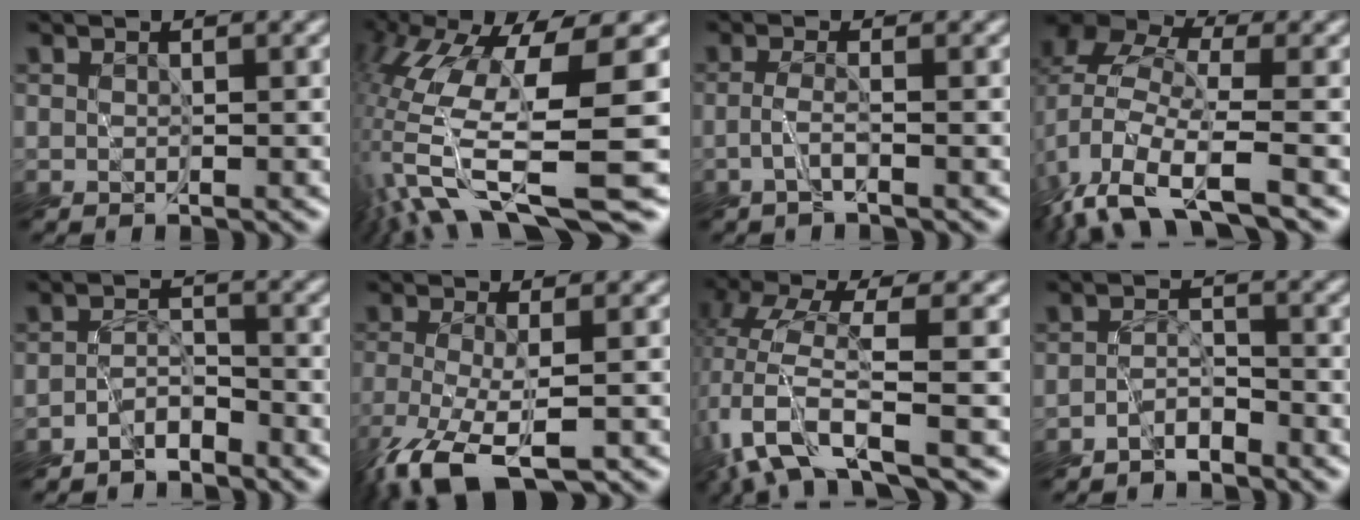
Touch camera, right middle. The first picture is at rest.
{"total": 12.6, "force": [-1.4, 2.5, 12.2], "torque": [-0.252, -0.014, 0.001]}
{"total": 1.1, "force": [-0.6, -0.2, 0.8], "torque": [-0.021, -0.003, -0.018]}
{"total": 9.4, "force": [-3.9, 4.7, 7.2], "torque": [-0.159, -0.012, -0.080]}
{"total": 2.5, "force": [-2.4, 0.7, 0.5], "torque": [-0.008, 0.003, -0.053]}
{"total": 6.4, "force": [-4.0, 1.8, 4.7], "torque": [-0.107, -0.019, -0.078]}
{"total": 6.0, "force": [-2.7, 1.2, 5.3], "torque": [-0.113, 0.001, -0.063]}
{"total": 2.2, "force": [-2.1, 0.6, 0.4], "torque": [-0.007, 0.005, -0.046]}